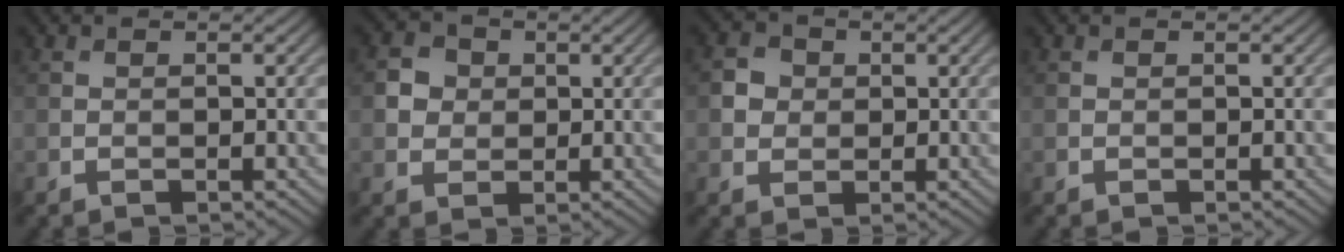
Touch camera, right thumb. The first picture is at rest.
{"total": 3.2, "force": [0.4, 2.9, 1.2], "torque": [-0.028, 0.002, 0.002]}
{"total": 2.7, "force": [0.2, 2.5, 1.0], "torque": [-0.022, 0.001, 0.000]}
{"total": 0.0}